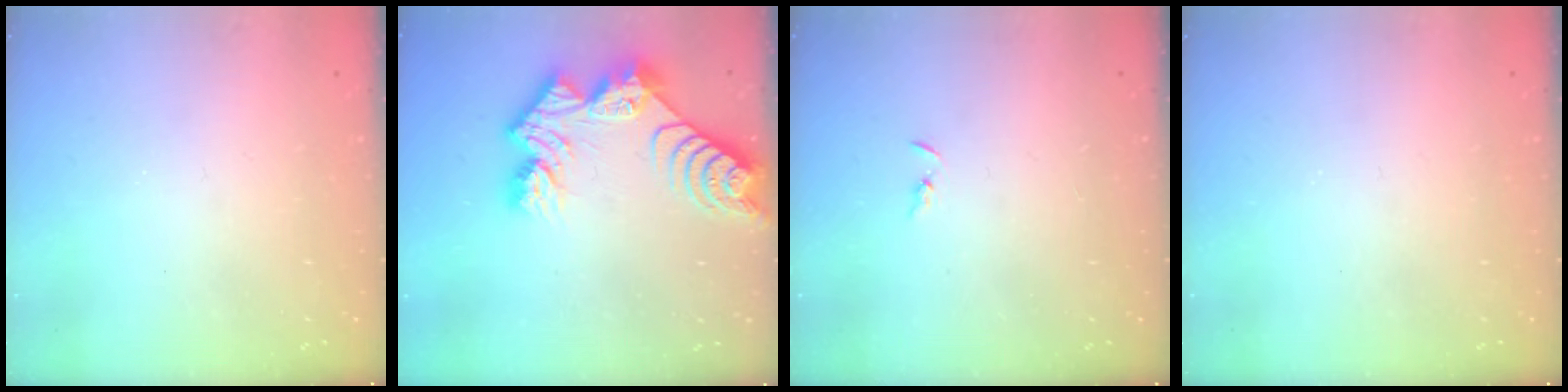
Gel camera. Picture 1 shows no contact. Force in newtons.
{"total": 13.1, "press": 13.1, "slide": 1.0}
{"total": 2.1, "press": 2.1, "slide": 0.3}
{"total": 0.0}